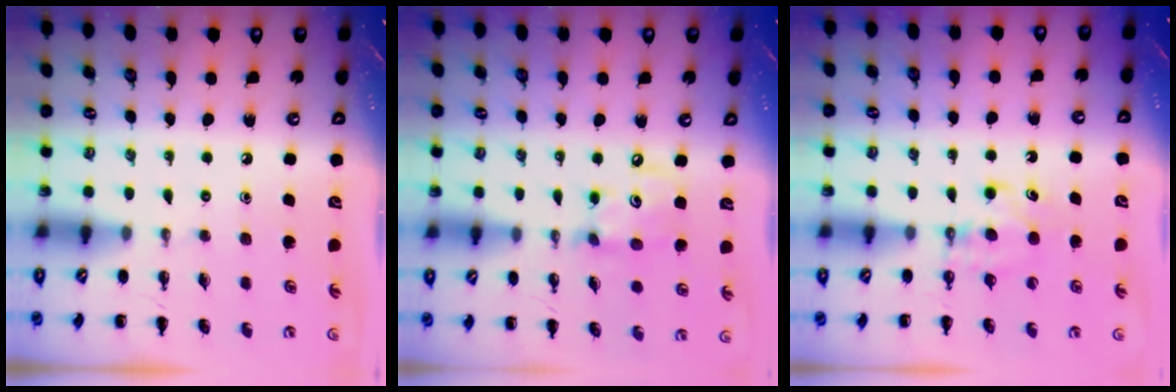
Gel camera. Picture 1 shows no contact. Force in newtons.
{"total": 6.7, "press": 6.7, "slide": 0.6}
{"total": 5.6, "press": 5.4, "slide": 1.5}